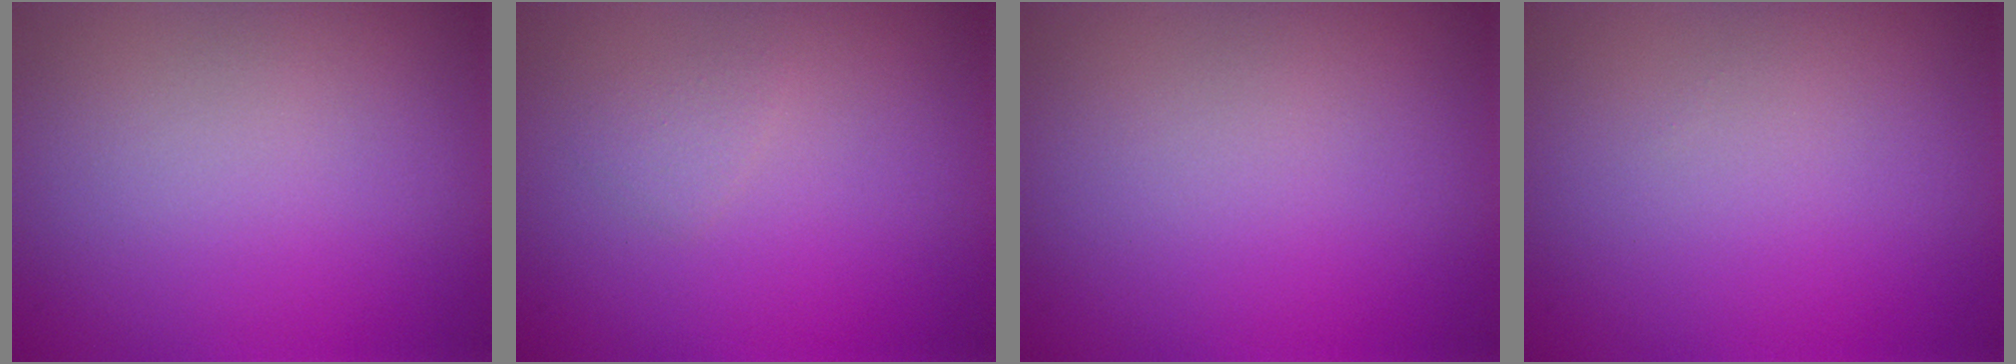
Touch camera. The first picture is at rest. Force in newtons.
{"total": 0.8, "press": 0.8, "slide": 0.1}
{"total": 0.0}
{"total": 0.0}